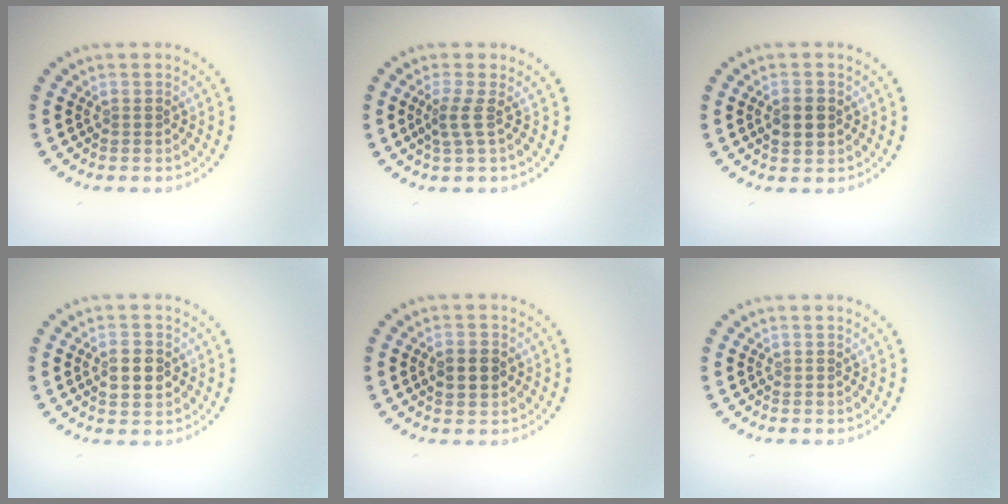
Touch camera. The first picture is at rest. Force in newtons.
{"total": 1.8, "press": 1.2, "slide": 1.4}
{"total": 2.5, "press": 2.5, "slide": 0.2}
{"total": 2.9, "press": 2.9, "slide": 0.2}
{"total": 2.9, "press": 2.9, "slide": 0.2}
{"total": 0.0}